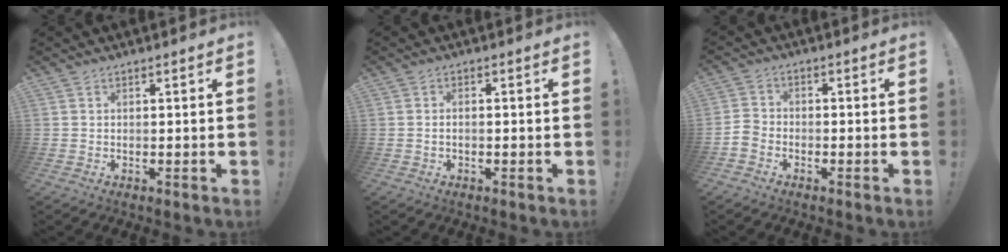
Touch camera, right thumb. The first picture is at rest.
{"total": 1.2, "force": [-0.5, 0.3, 1.1], "torque": [-0.017, 0.005, -0.010]}
{"total": 4.0, "force": [-2.6, 2.6, 1.6], "torque": [-0.039, 0.008, -0.049]}